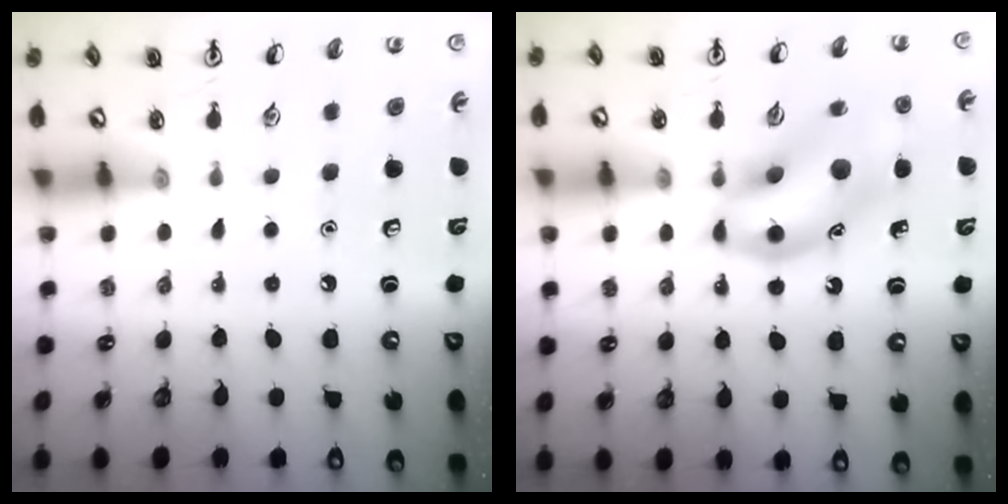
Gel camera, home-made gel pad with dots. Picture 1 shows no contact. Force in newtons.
{"total": 13.1, "press": 12.8, "slide": 2.7}